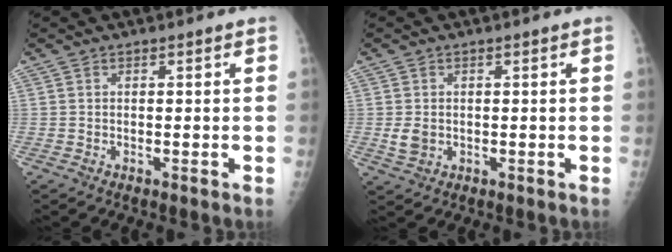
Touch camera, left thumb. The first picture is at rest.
{"total": 2.8, "force": [-0.1, 2.2, 1.7], "torque": [-0.031, -0.004, 0.002]}